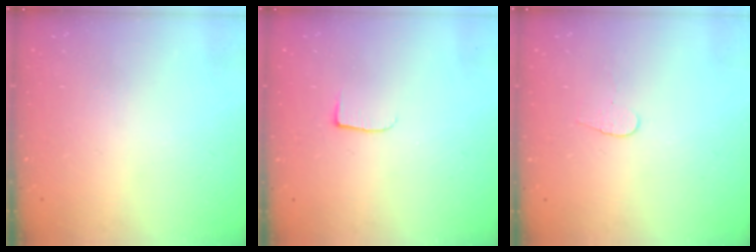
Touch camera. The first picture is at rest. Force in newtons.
{"total": 5.0, "press": 4.9, "slide": 0.6}
{"total": 3.6, "press": 3.6, "slide": 0.3}